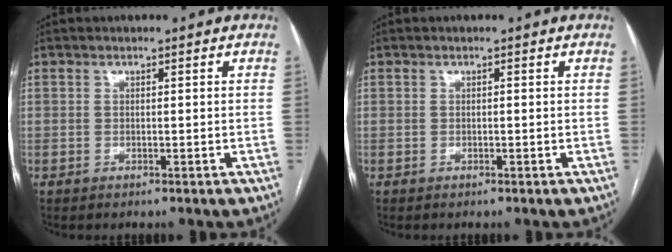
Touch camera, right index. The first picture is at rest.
{"total": 0.0}